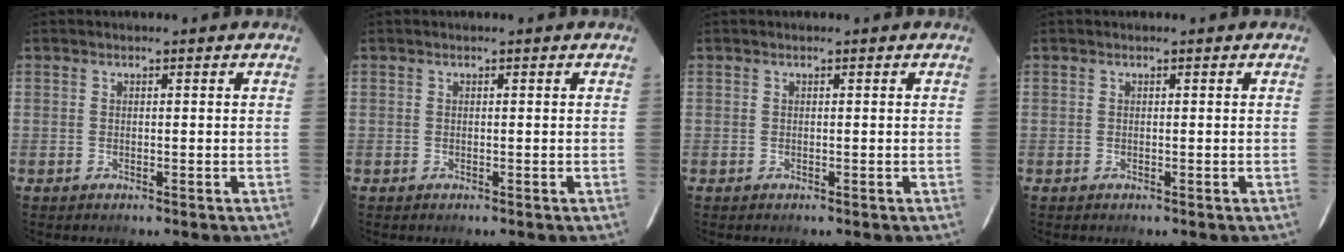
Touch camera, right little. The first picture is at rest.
{"total": 0.0}
{"total": 0.0}
{"total": 0.0}